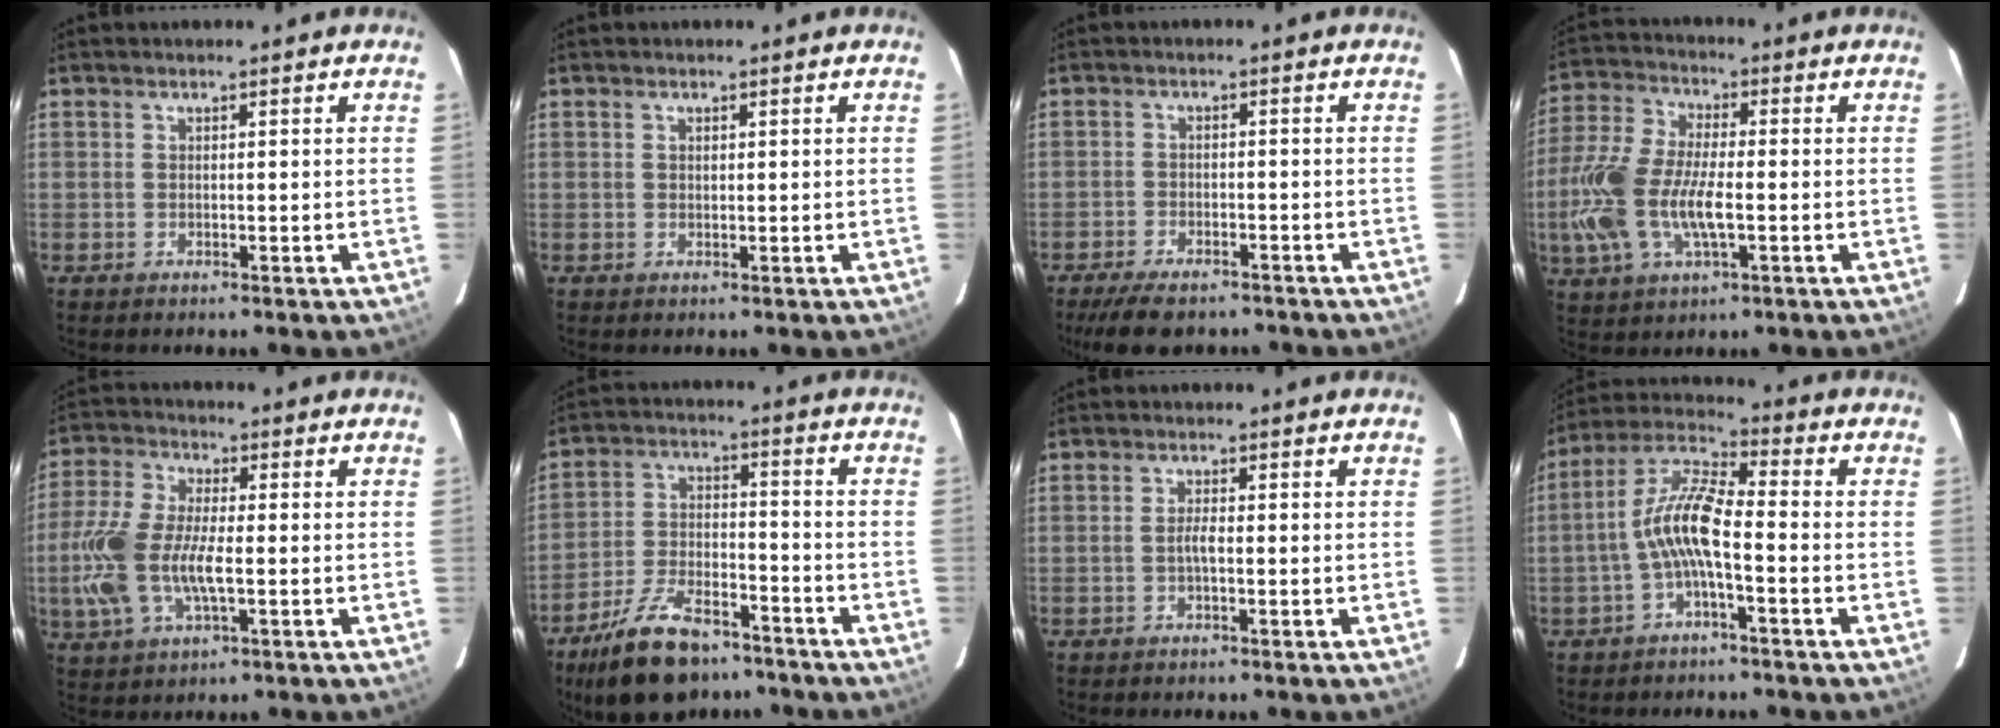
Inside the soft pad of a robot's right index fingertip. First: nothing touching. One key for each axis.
{"total": 0.6, "fx": 0.2, "fy": 0.5, "fz": 0.3, "tx": -0.005, "ty": 0.002, "tz": 0.005}
{"total": 9.1, "fx": -7.4, "fy": 3.2, "fz": 4.2, "tx": -0.099, "ty": -0.013, "tz": -0.117}
{"total": 15.6, "fx": -3.2, "fy": 6.7, "fz": 13.7, "tx": -0.310, "ty": -0.003, "tz": -0.062}
{"total": 13.2, "fx": -2.3, "fy": 5.6, "fz": 11.7, "tx": -0.266, "ty": -0.001, "tz": -0.045}
{"total": 16.4, "fx": -12.0, "fy": 7.1, "fz": 8.6, "tx": -0.178, "ty": -0.008, "tz": -0.202}
{"total": 1.6, "fx": -0.5, "fy": 0.2, "fz": 1.5, "tx": -0.030, "ty": 0.003, "tz": -0.011}
{"total": 8.9, "fx": -2.6, "fy": 2.0, "fz": 8.3, "tx": -0.188, "ty": 0.017, "tz": -0.050}